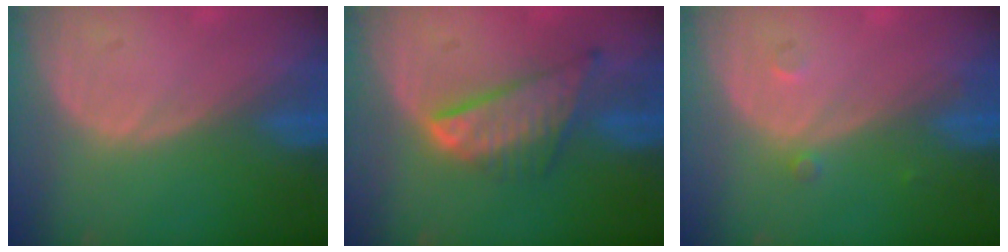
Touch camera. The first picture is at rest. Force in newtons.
{"total": 8.1, "press": 6.9, "slide": 4.2}
{"total": 1.3, "press": 1.3, "slide": 0.1}